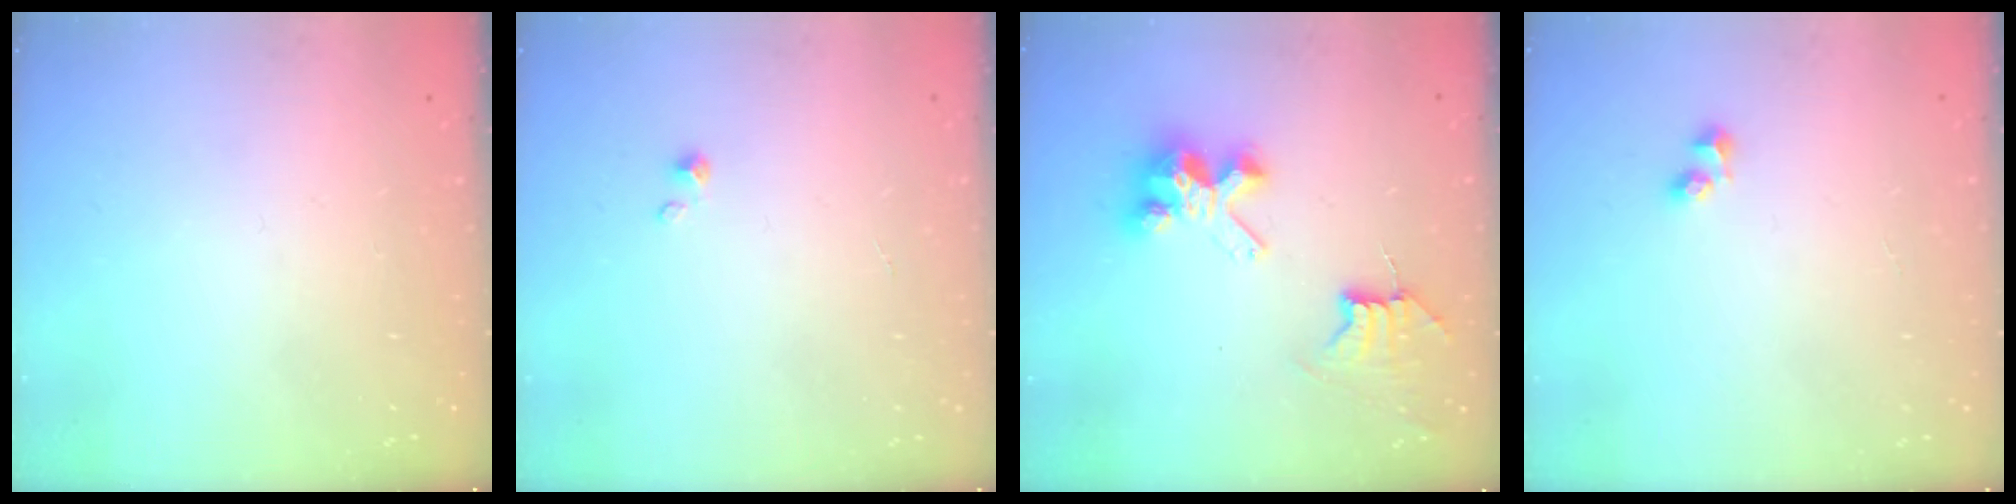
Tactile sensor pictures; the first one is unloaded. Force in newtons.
{"total": 0.7, "press": 0.7, "slide": 0.1}
{"total": 8.2, "press": 8.2, "slide": 0.7}
{"total": 3.7, "press": 3.6, "slide": 1.1}